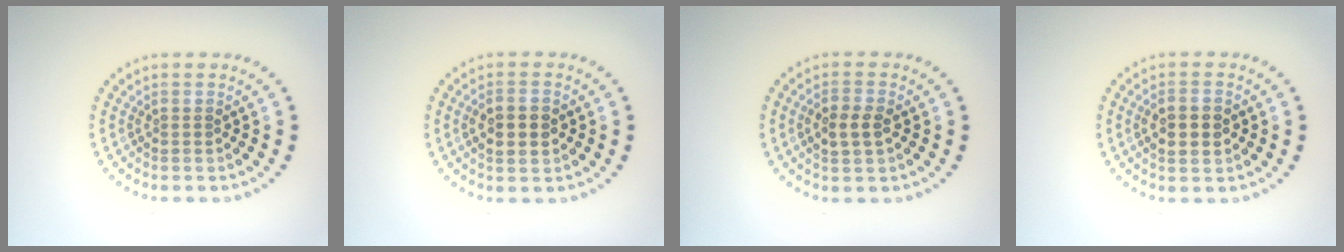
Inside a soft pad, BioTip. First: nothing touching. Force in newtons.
{"total": 2.8, "press": 2.8, "slide": 0.2}
{"total": 2.4, "press": 2.4, "slide": 0.3}
{"total": 2.8, "press": 2.8, "slide": 0.2}